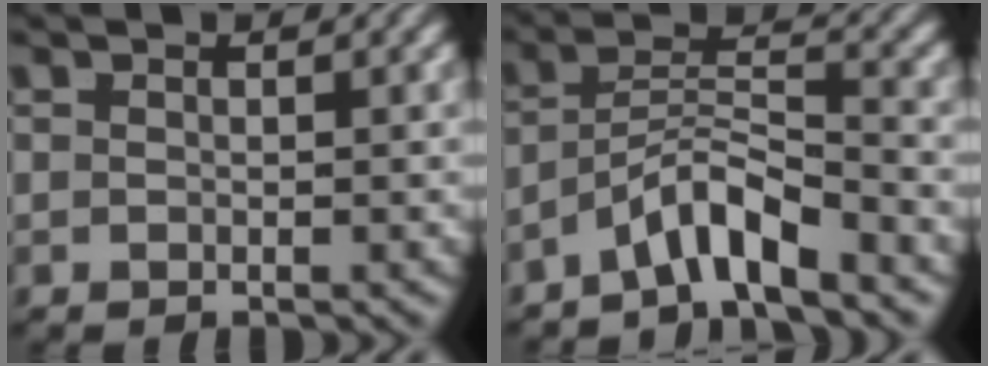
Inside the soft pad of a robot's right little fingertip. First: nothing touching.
{"total": 4.9, "force": [-2.9, 1.8, 3.5], "torque": [-0.058, -0.019, -0.039]}